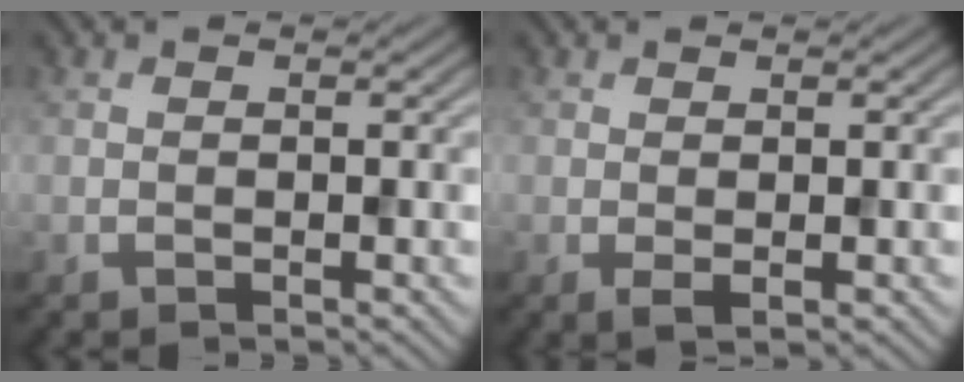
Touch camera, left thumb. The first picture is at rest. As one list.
[{"total": 1.2, "force": [0.0, 0.4, 1.1], "torque": [-0.023, -0.004, 0.000]}]